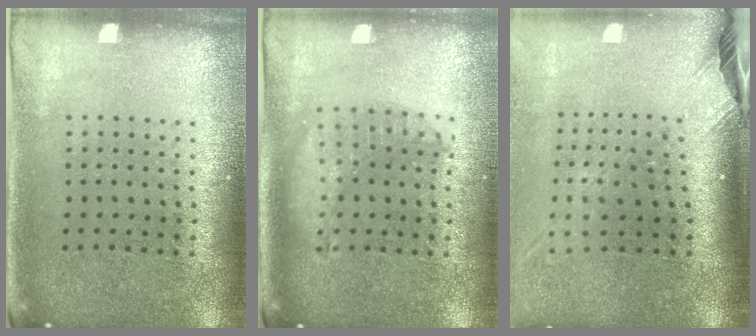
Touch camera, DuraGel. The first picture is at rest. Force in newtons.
{"total": 1.2, "press": 1.2, "slide": 0.3}
{"total": 2.6, "press": 1.9, "slide": 1.8}